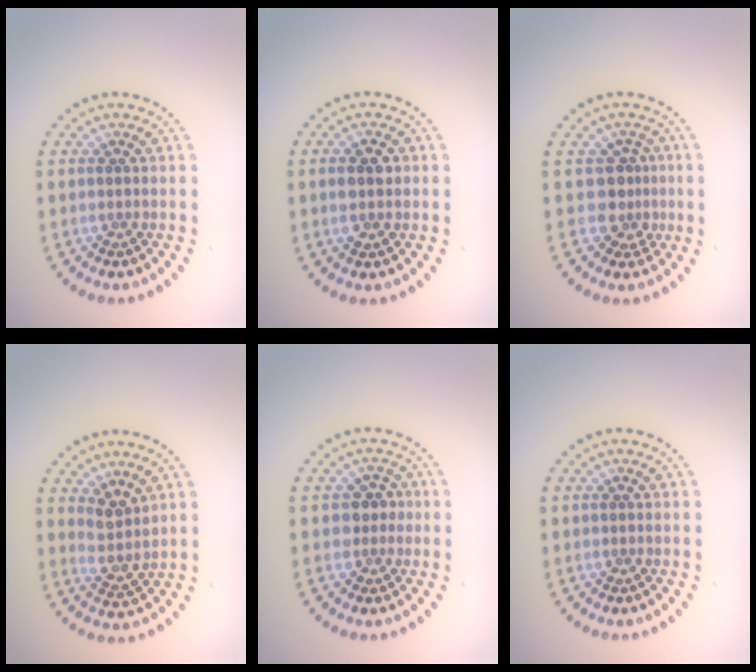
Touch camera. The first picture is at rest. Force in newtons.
{"total": 2.8, "press": 2.8, "slide": 0.1}
{"total": 2.5, "press": 1.9, "slide": 1.6}
{"total": 2.3, "press": 1.8, "slide": 1.3}
{"total": 2.2, "press": 1.8, "slide": 1.2}
{"total": 0.0}